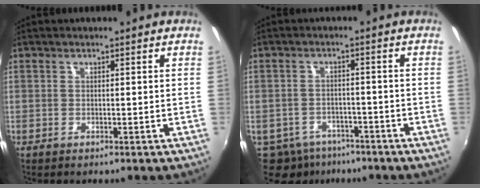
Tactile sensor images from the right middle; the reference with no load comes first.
{"total": 12.0, "force": [-7.9, 7.7, 4.6], "torque": [-0.134, -0.019, -0.112]}